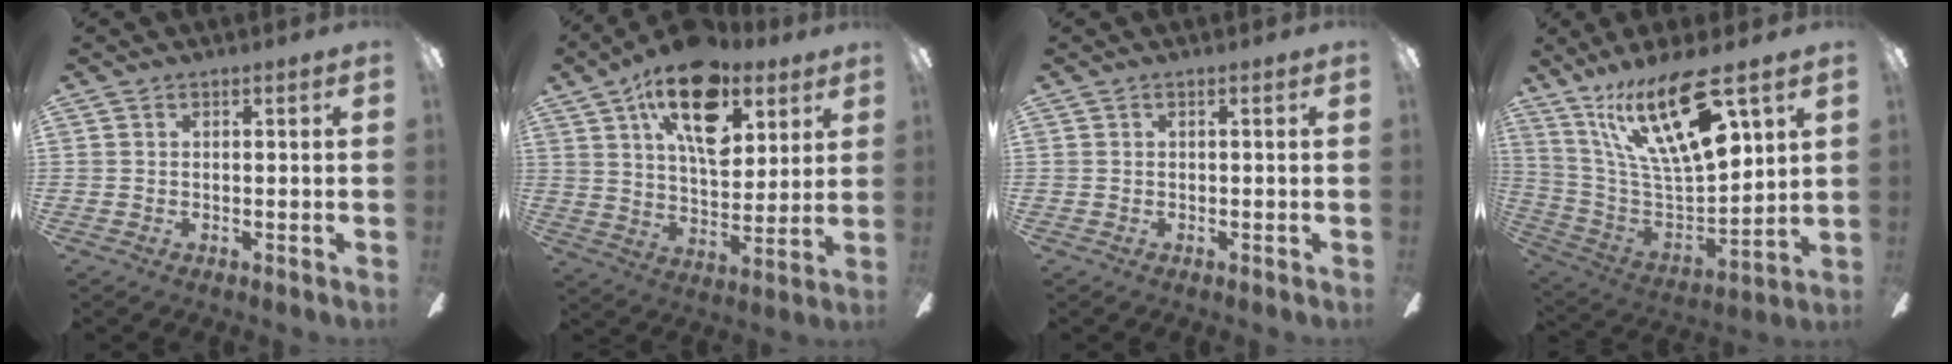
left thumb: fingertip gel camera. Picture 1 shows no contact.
{"total": 18.9, "force": [10.6, 9.8, 12.1], "torque": [-0.189, -0.039, 0.183]}
{"total": 0.0}
{"total": 23.0, "force": [13.4, 6.8, 17.4], "torque": [-0.340, -0.080, 0.223]}